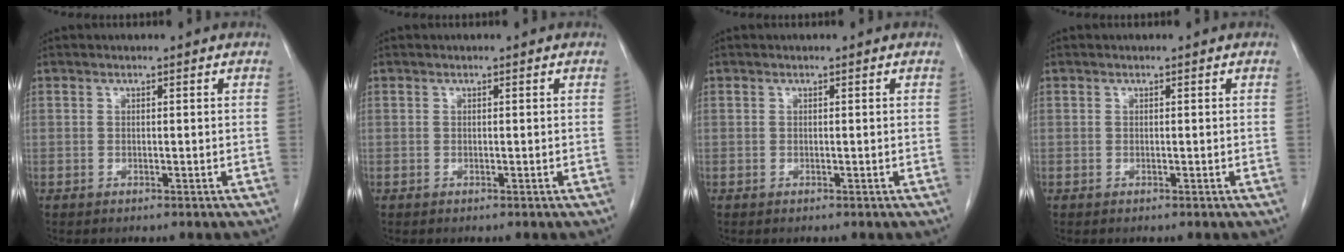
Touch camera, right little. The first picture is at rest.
{"total": 0.0}
{"total": 0.0}
{"total": 0.0}